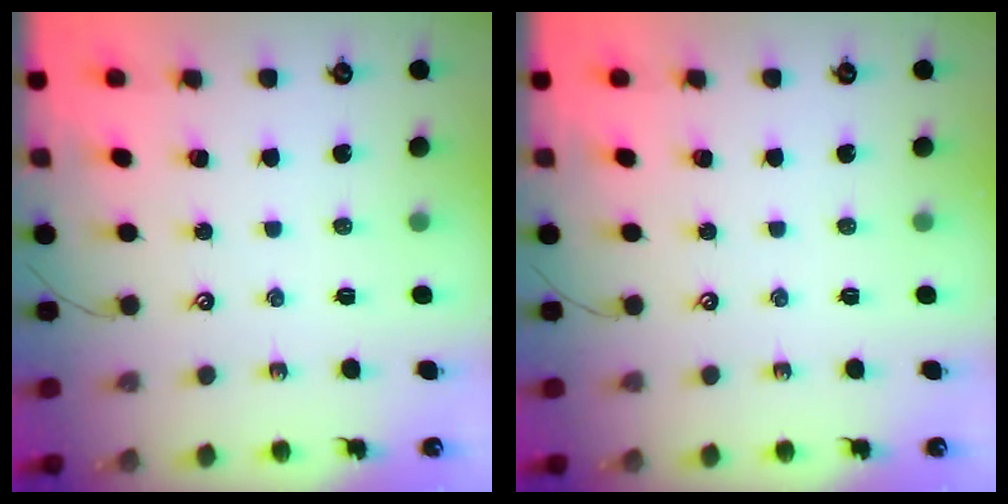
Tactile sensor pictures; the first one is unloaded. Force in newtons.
{"total": 0.0}